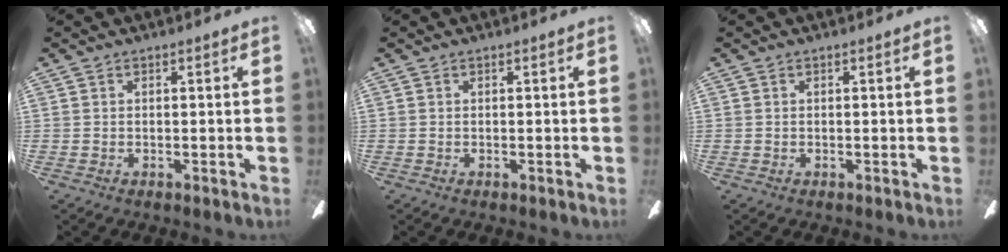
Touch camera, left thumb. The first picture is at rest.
{"total": 0.0}
{"total": 0.0}